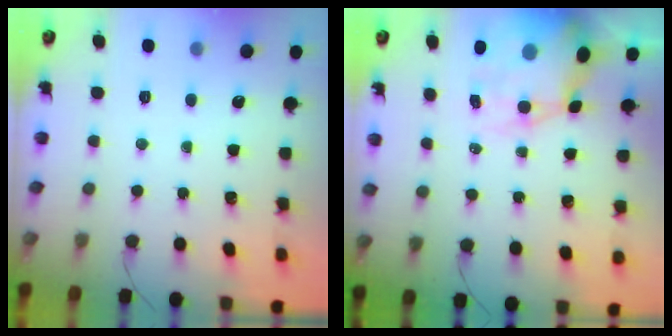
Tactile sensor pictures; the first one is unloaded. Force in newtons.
{"total": 12.3, "press": 11.8, "slide": 3.3}